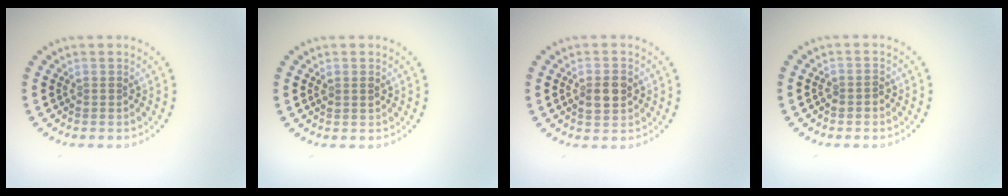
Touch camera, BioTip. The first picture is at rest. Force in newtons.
{"total": 0.9, "press": 0.8, "slide": 0.3}
{"total": 2.5, "press": 2.5, "slide": 0.2}
{"total": 0.9, "press": 0.8, "slide": 0.4}